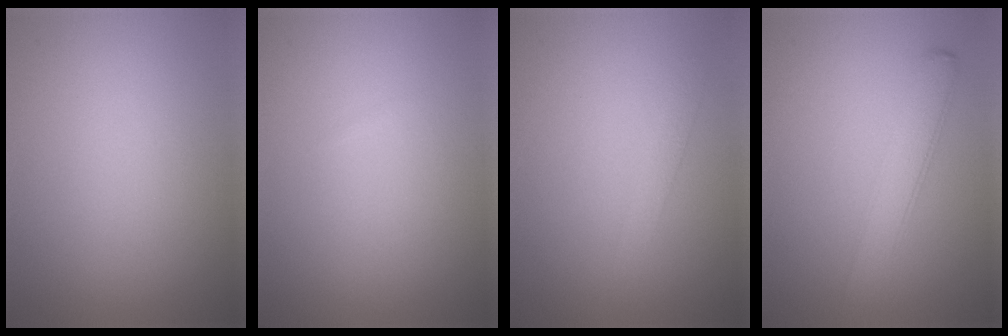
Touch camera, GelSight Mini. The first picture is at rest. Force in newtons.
{"total": 0.0}
{"total": 1.4, "press": 1.4, "slide": 0.0}
{"total": 2.9, "press": 2.9, "slide": 0.1}